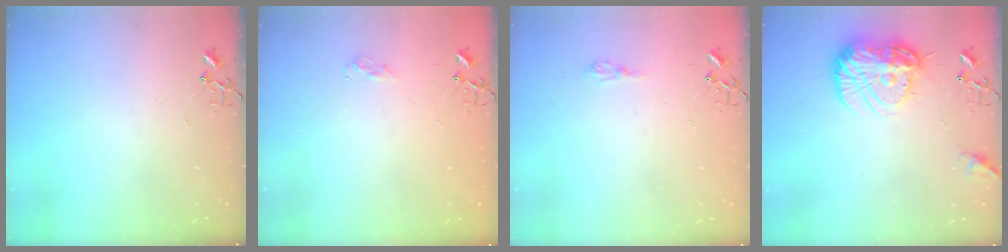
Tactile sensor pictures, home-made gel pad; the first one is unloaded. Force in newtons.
{"total": 6.3, "press": 6.2, "slide": 0.8}
{"total": 6.7, "press": 6.6, "slide": 0.8}
{"total": 15.5, "press": 15.4, "slide": 1.4}